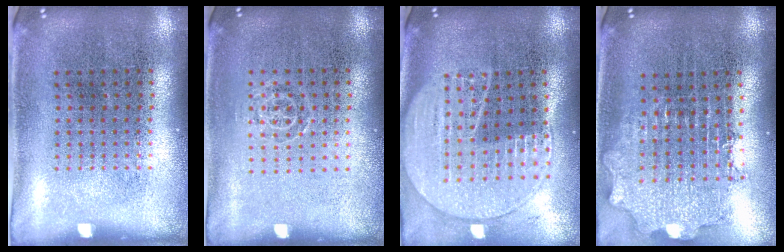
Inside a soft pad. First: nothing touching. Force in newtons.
{"total": 0.7, "press": 0.5, "slide": 0.4}
{"total": 2.0, "press": 1.7, "slide": 0.9}
{"total": 1.9, "press": 1.5, "slide": 1.2}